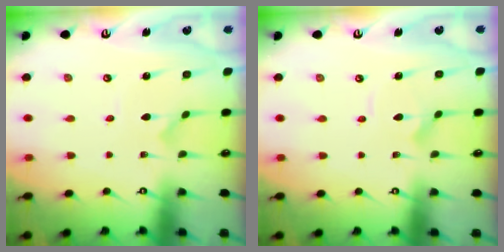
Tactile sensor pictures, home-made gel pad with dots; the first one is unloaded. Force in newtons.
{"total": 2.5, "press": 2.5, "slide": 0.2}